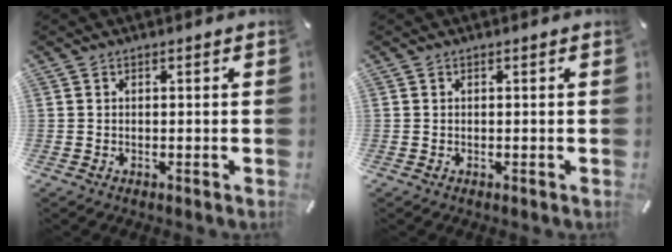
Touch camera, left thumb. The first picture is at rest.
{"total": 0.0}